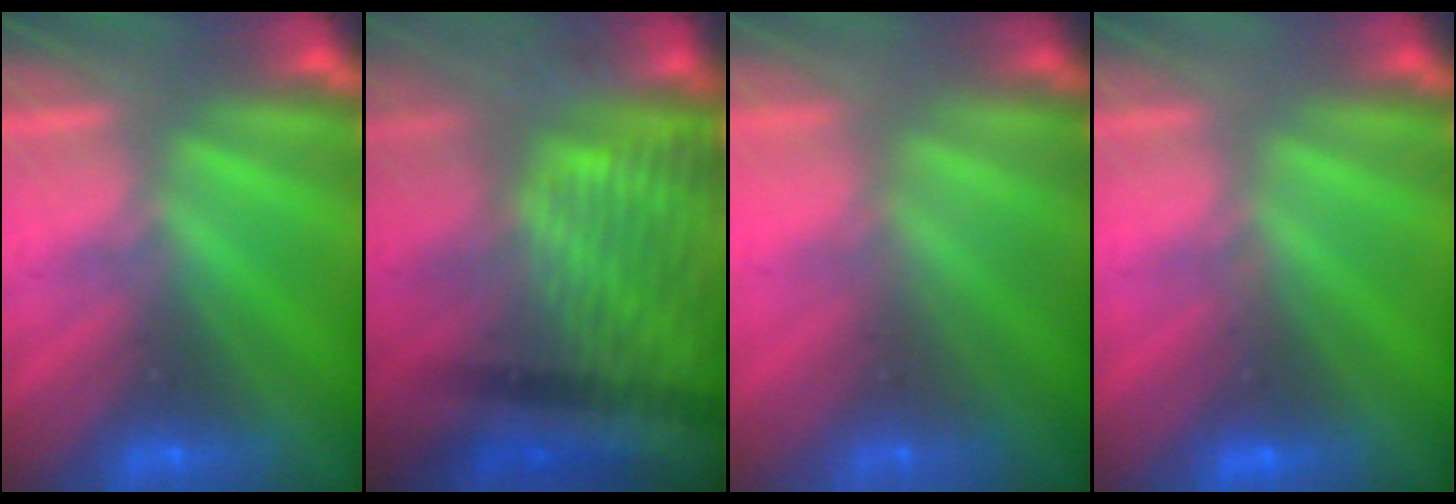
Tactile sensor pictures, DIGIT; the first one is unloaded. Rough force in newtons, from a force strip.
{"total": 4.6}
{"total": 9.0}
{"total": 2.8}